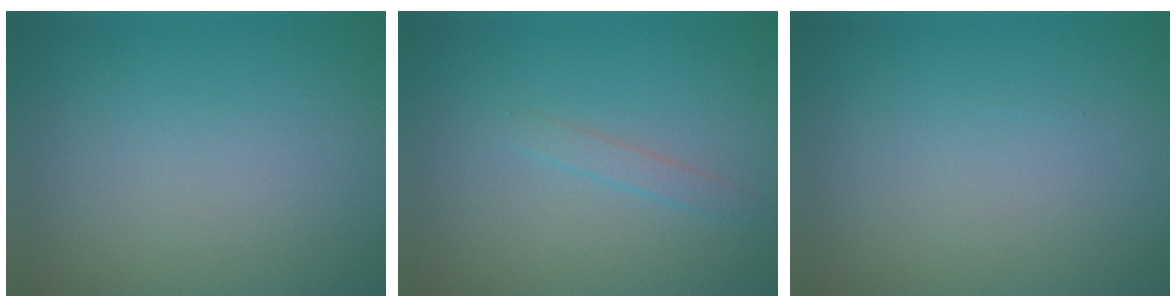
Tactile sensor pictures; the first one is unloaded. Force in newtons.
{"total": 1.0, "press": 1.0, "slide": 0.1}
{"total": 0.0}